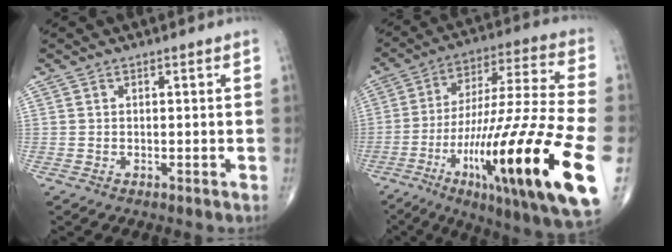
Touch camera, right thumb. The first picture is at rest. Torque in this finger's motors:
{"motor_torque": [2.33, 2.67, 1.07, 0.21, 0.77]}